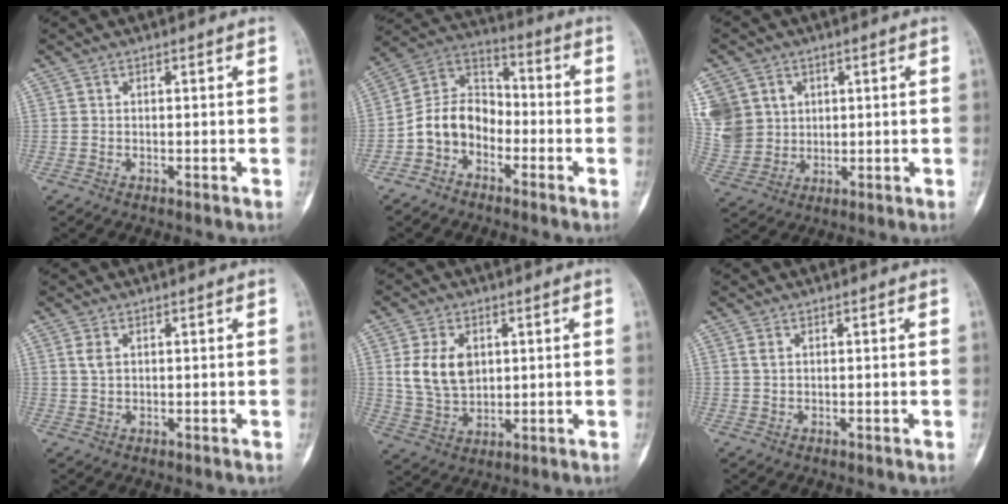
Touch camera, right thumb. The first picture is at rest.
{"total": 10.6, "force": [-4.0, 8.1, 5.6], "torque": [-0.083, 0.063, -0.090]}
{"total": 15.5, "force": [4.5, 13.4, 6.4], "torque": [-0.155, 0.021, 0.112]}
{"total": 2.2, "force": [0.8, 1.3, 1.6], "torque": [-0.034, 0.002, 0.019]}
{"total": 9.5, "force": [2.2, 6.6, 6.4], "torque": [-0.103, -0.010, 0.052]}
{"total": 1.2, "force": [0.5, 0.7, 0.8], "torque": [-0.021, 0.003, 0.013]}